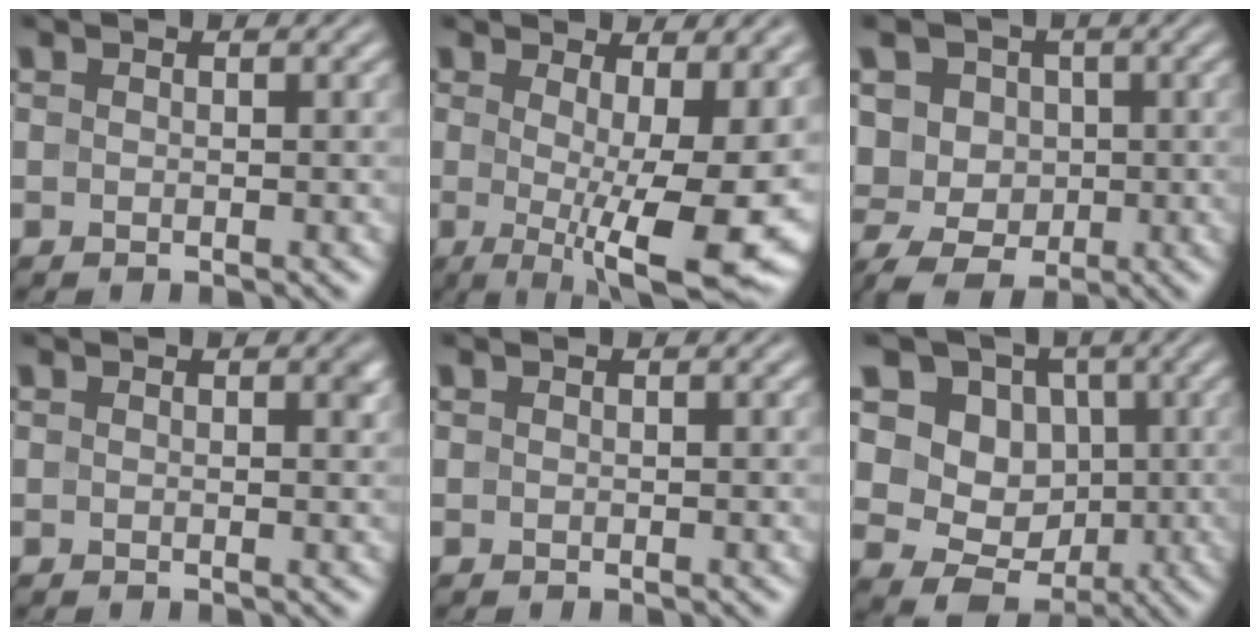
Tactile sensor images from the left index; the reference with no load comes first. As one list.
[{"total": 11.7, "force": [-0.6, 3.2, 11.2], "torque": [-0.143, -0.018, 0.000]}, {"total": 5.5, "force": [0.4, 4.8, 2.8], "torque": [-0.056, 0.020, -0.004]}, {"total": 0.8, "force": [0.3, 0.2, 0.7], "torque": [-0.008, -0.002, 0.004]}, {"total": 0.0}, {"total": 11.0, "force": [3.1, 9.2, 5.2], "torque": [-0.099, 0.019, 0.043]}]